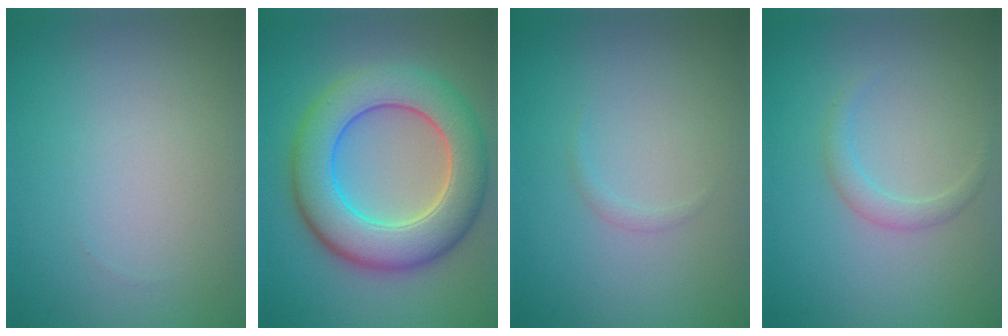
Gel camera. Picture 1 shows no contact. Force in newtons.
{"total": 9.3, "press": 9.2, "slide": 0.4}
{"total": 0.5, "press": 0.5, "slide": 0.1}
{"total": 1.4, "press": 1.4, "slide": 0.0}